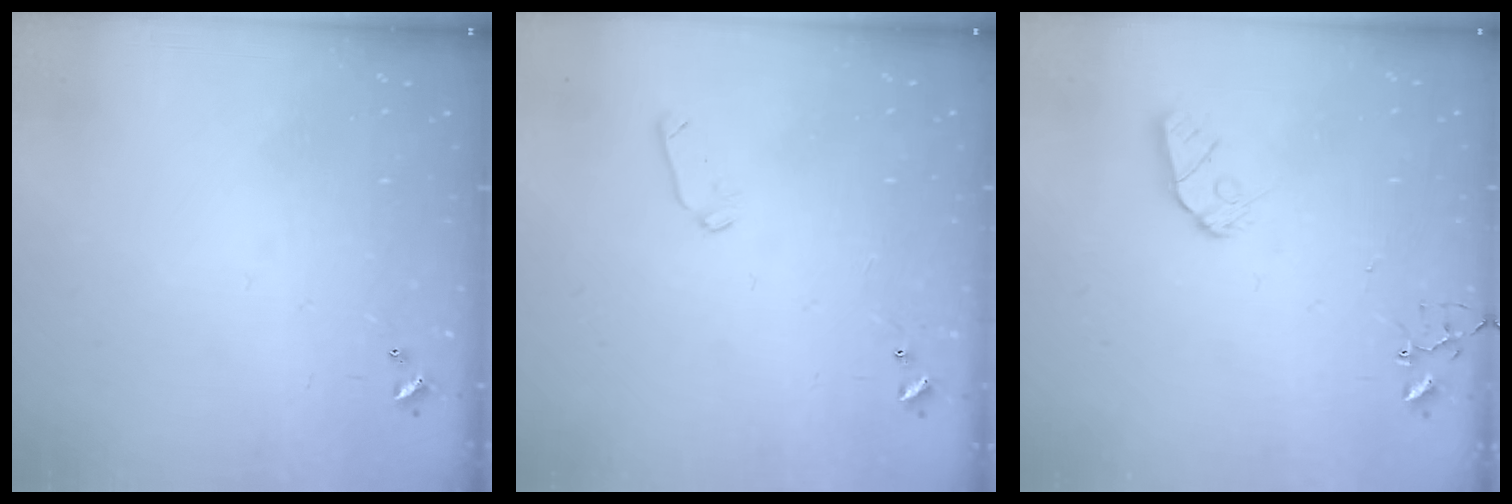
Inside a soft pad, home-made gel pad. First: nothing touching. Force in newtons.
{"total": 5.2, "press": 5.1, "slide": 1.0}
{"total": 7.6, "press": 7.6, "slide": 0.5}